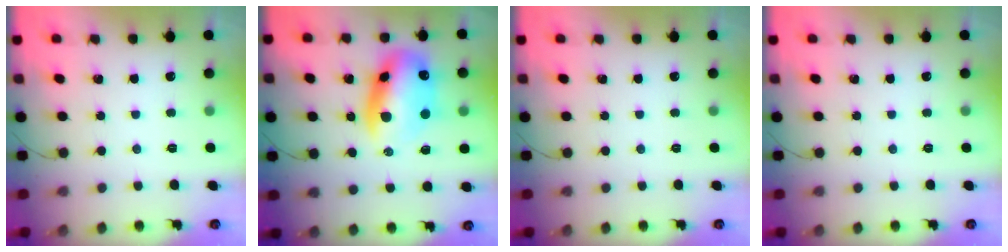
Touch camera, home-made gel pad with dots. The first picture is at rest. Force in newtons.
{"total": 14.5, "press": 14.0, "slide": 3.8}
{"total": 0.0}
{"total": 0.0}